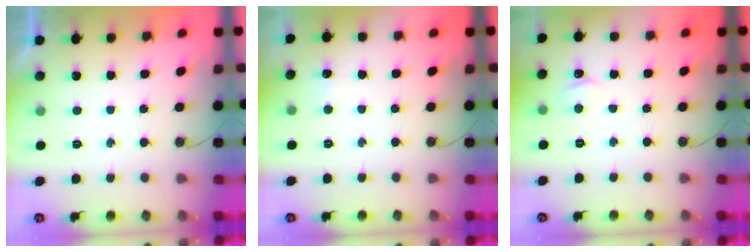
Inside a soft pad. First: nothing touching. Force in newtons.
{"total": 3.9, "press": 3.9, "slide": 0.2}
{"total": 1.6, "press": 1.5, "slide": 0.2}